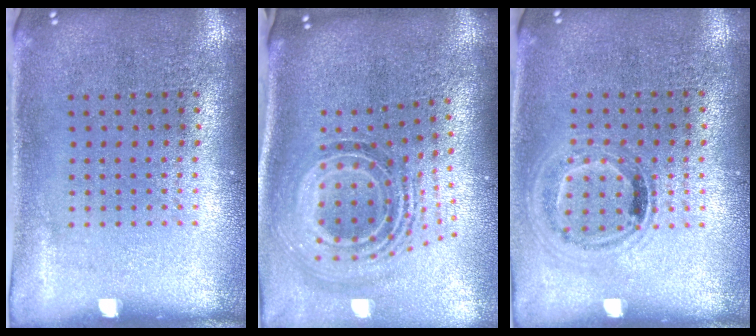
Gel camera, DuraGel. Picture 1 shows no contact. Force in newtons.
{"total": 2.0, "press": 1.4, "slide": 1.3}
{"total": 1.0, "press": 0.9, "slide": 0.4}